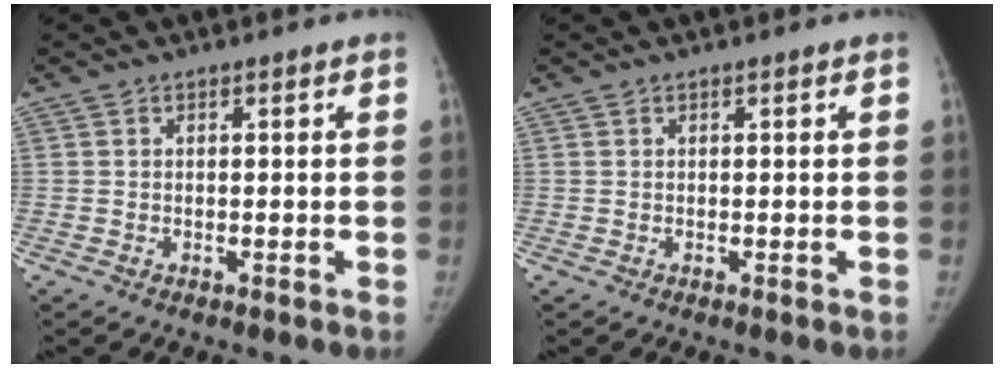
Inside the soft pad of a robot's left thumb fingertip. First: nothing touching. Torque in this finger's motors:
{"motor_torque": [-0.09, 0.10, 0.00, 0.00, 0.00]}